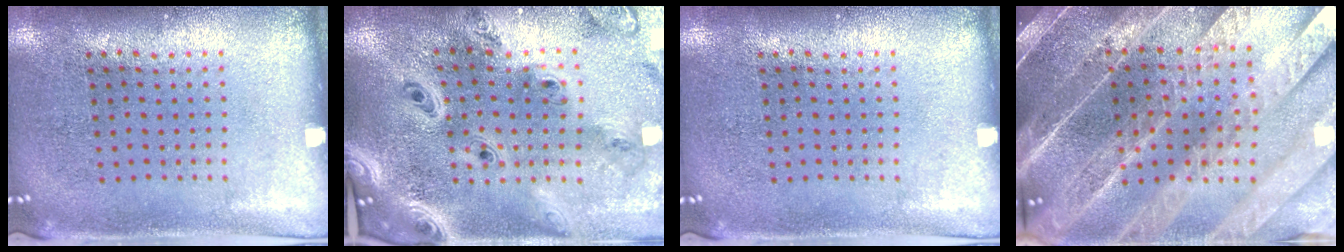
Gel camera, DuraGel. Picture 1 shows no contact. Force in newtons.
{"total": 4.1, "press": 3.1, "slide": 2.6}
{"total": 0.0}
{"total": 5.3, "press": 4.5, "slide": 2.7}